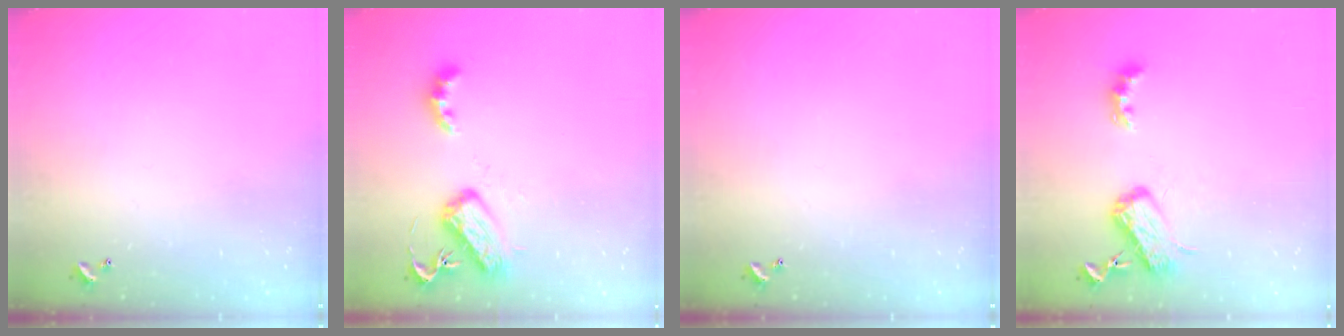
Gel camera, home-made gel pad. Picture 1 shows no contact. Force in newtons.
{"total": 6.4, "press": 6.4, "slide": 0.2}
{"total": 0.0}
{"total": 5.8, "press": 5.7, "slide": 0.9}